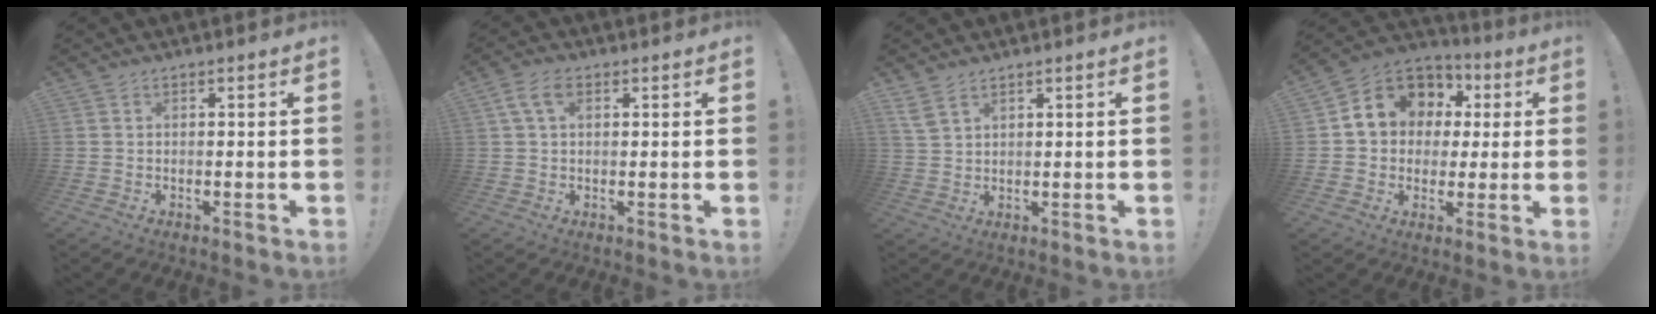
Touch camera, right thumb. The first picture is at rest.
{"total": 5.8, "force": [2.2, 3.3, 4.2], "torque": [-0.079, 0.005, 0.042]}
{"total": 4.4, "force": [3.2, 1.8, 2.4], "torque": [-0.047, -0.013, 0.063]}
{"total": 12.6, "force": [4.2, 10.5, 5.4], "torque": [-0.081, -0.017, 0.083]}